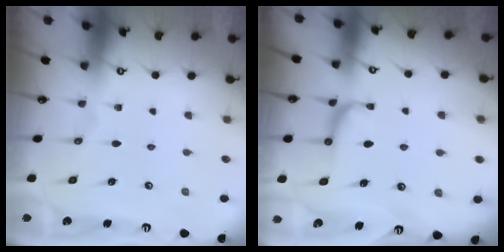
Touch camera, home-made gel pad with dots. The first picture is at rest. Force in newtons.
{"total": 1.0, "press": 0.8, "slide": 0.7}